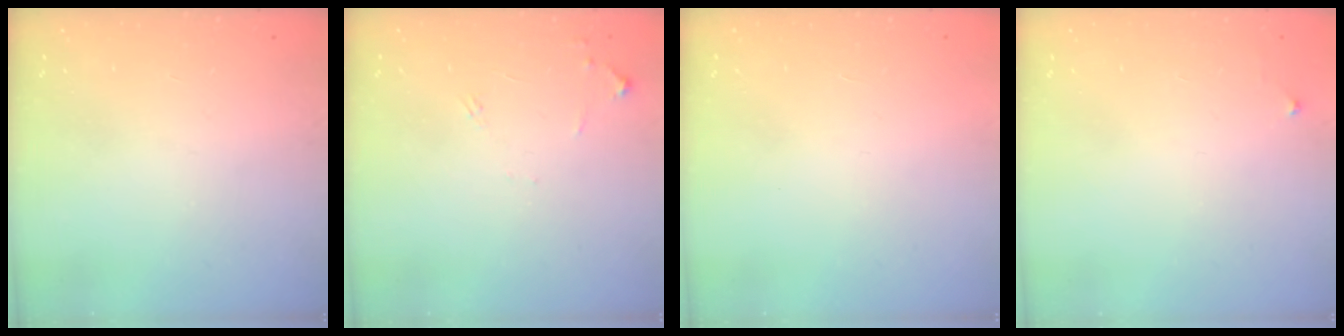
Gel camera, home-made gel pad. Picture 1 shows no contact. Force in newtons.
{"total": 6.3, "press": 6.3, "slide": 0.8}
{"total": 1.5, "press": 1.5, "slide": 0.1}
{"total": 3.2, "press": 3.2, "slide": 0.5}